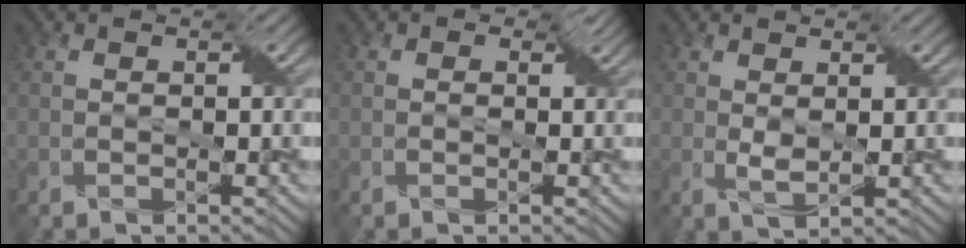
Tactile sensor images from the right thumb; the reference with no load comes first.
{"total": 1.7, "force": [0.5, 1.3, 0.9], "torque": [-0.011, -0.005, 0.004]}
{"total": 2.1, "force": [0.8, 1.0, 1.6], "torque": [-0.038, -0.004, 0.018]}